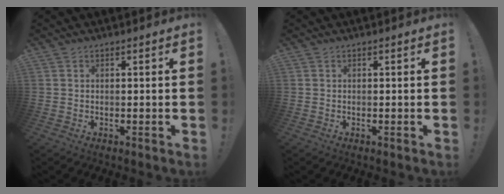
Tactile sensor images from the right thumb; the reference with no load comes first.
{"total": 0.0}